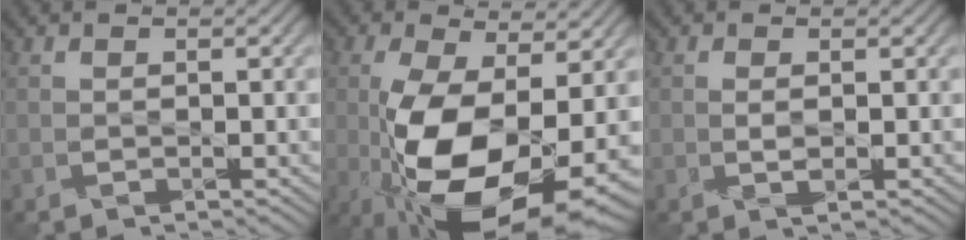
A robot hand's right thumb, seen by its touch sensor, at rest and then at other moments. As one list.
[{"total": 15.7, "force": [-3.7, 7.1, 13.5], "torque": [-0.260, -0.018, -0.061]}, {"total": 1.0, "force": [0.2, 0.1, 1.0], "torque": [-0.023, 0.003, 0.004]}]